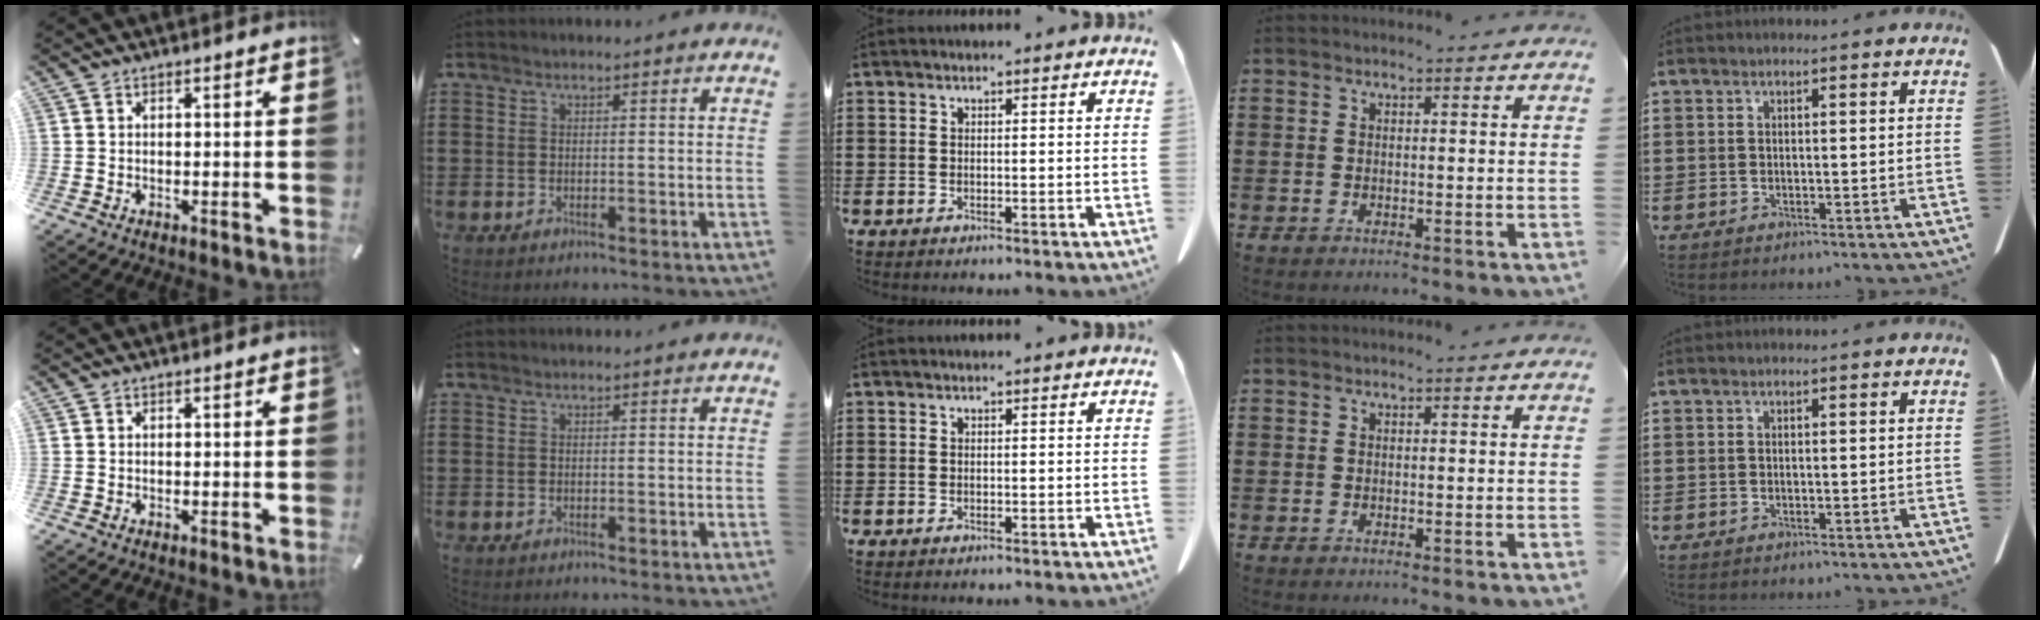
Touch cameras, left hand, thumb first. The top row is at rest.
{}